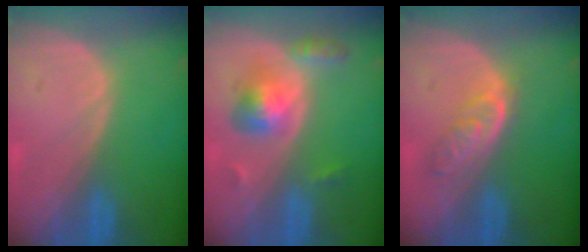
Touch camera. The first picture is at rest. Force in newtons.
{"total": 5.5, "press": 5.5, "slide": 0.2}
{"total": 4.7, "press": 4.4, "slide": 1.9}